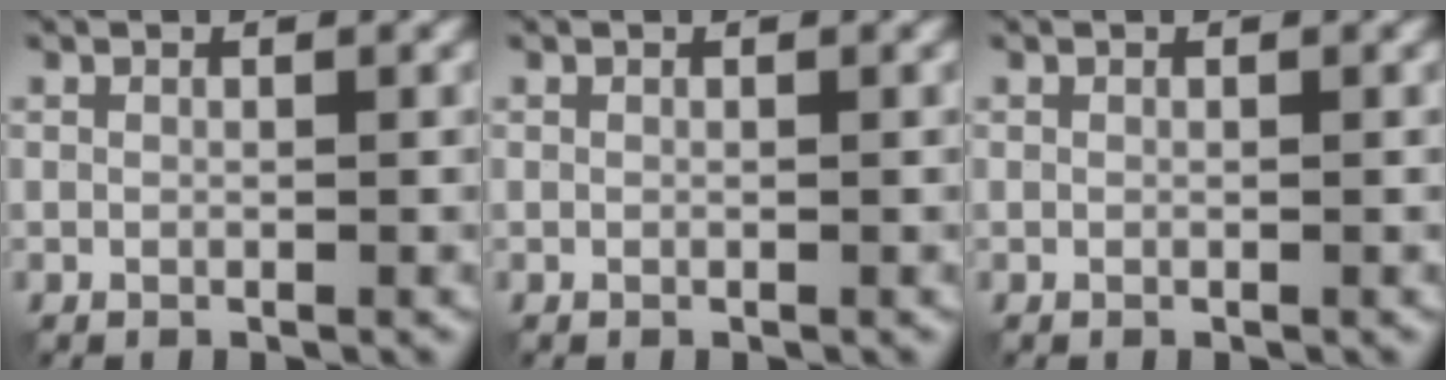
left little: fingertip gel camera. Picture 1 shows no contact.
{"total": 0.0}
{"total": 0.0}